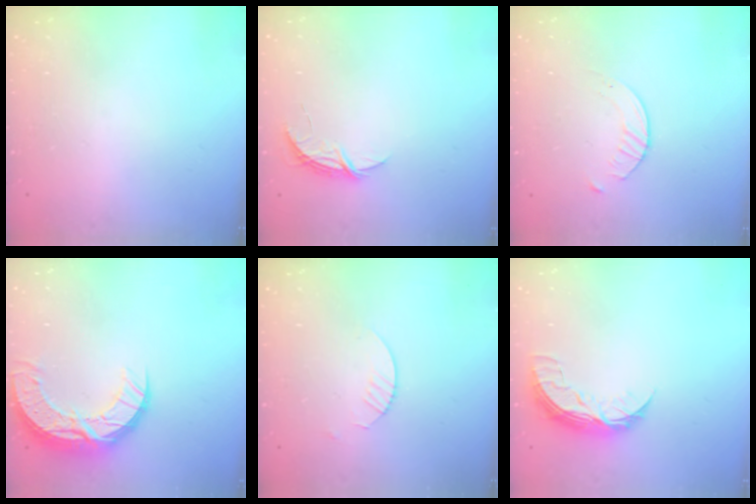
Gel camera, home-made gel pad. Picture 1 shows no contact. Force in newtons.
{"total": 5.0, "press": 5.0, "slide": 0.4}
{"total": 2.8, "press": 2.7, "slide": 0.3}
{"total": 11.9, "press": 11.9, "slide": 0.9}
{"total": 1.8, "press": 1.8, "slide": 0.2}
{"total": 8.8, "press": 8.8, "slide": 0.2}